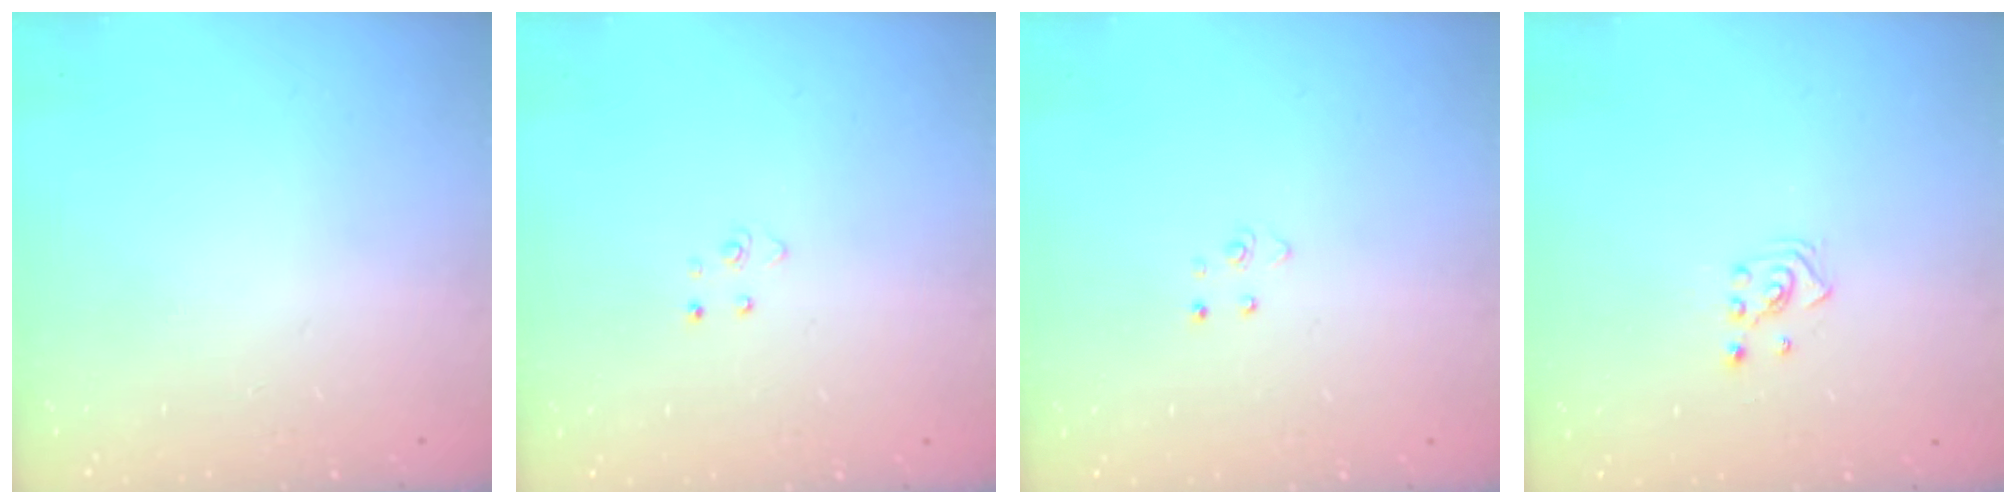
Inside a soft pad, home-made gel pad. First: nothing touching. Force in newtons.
{"total": 2.8, "press": 2.8, "slide": 0.3}
{"total": 2.8, "press": 2.8, "slide": 0.3}
{"total": 2.1, "press": 2.1, "slide": 0.3}